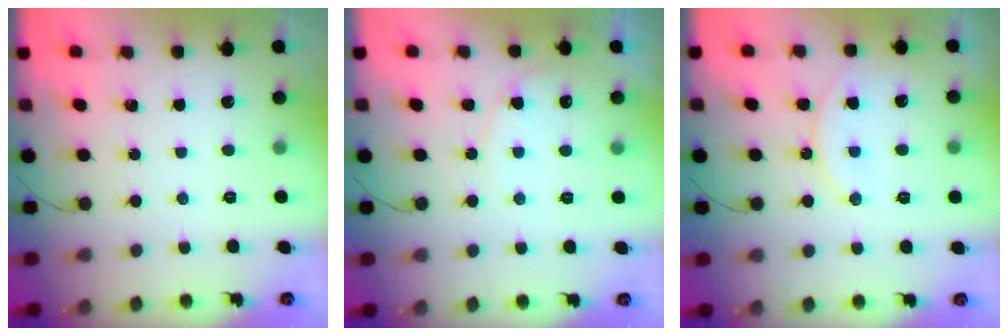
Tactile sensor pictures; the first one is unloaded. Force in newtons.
{"total": 6.8, "press": 6.8, "slide": 0.6}
{"total": 13.3, "press": 13.2, "slide": 1.1}